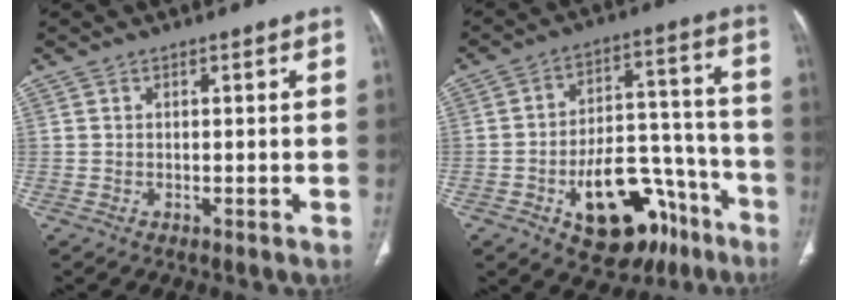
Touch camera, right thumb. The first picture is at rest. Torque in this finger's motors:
{"motor_torque": [5.01, 0.00, 0.91, -0.86, 0.31]}